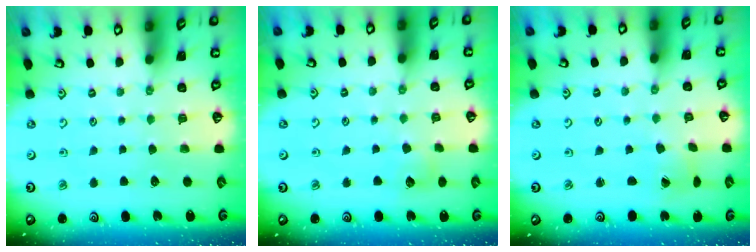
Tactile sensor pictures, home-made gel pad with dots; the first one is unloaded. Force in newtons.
{"total": 7.5, "press": 7.5, "slide": 0.7}
{"total": 1.5, "press": 1.4, "slide": 0.2}